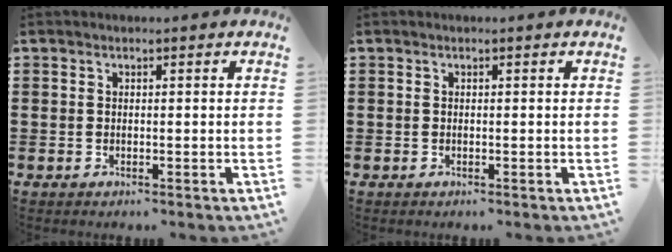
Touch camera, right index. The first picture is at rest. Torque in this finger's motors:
{"motor_torque": [0.00, 0.01, 0.00, -0.01]}